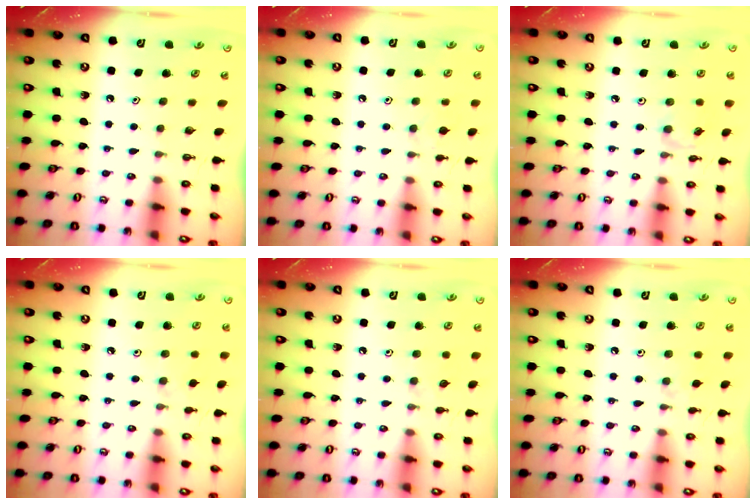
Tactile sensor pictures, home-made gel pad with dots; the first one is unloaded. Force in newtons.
{"total": 3.3, "press": 3.3, "slide": 0.7}
{"total": 2.6, "press": 2.6, "slide": 0.4}
{"total": 1.9, "press": 1.9, "slide": 0.5}
{"total": 3.5, "press": 3.4, "slide": 0.5}
{"total": 3.9, "press": 3.9, "slide": 0.7}